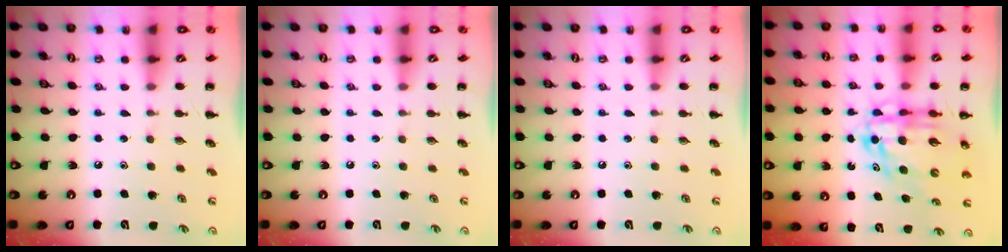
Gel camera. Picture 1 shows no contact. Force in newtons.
{"total": 0.0}
{"total": 0.0}
{"total": 11.6, "press": 11.1, "slide": 3.2}